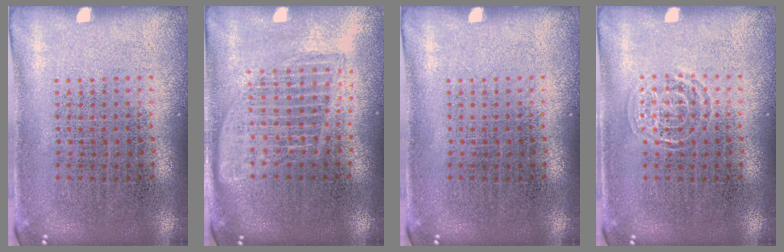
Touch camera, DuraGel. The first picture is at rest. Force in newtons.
{"total": 1.7, "press": 1.5, "slide": 0.8}
{"total": 0.0}
{"total": 1.3, "press": 1.3, "slide": 0.2}